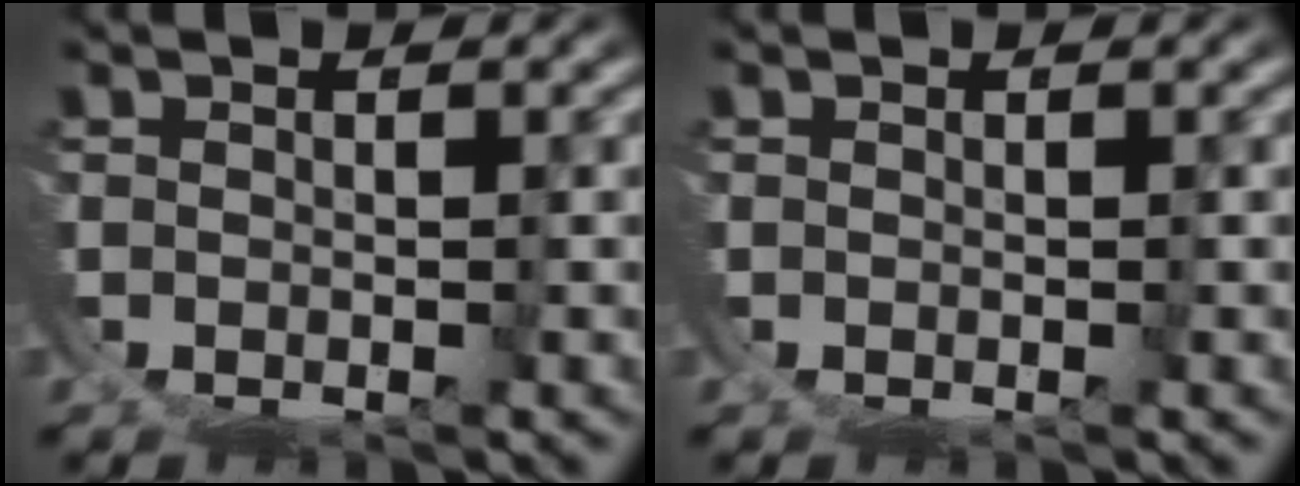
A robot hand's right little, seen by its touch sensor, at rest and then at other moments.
{"total": 0.0}